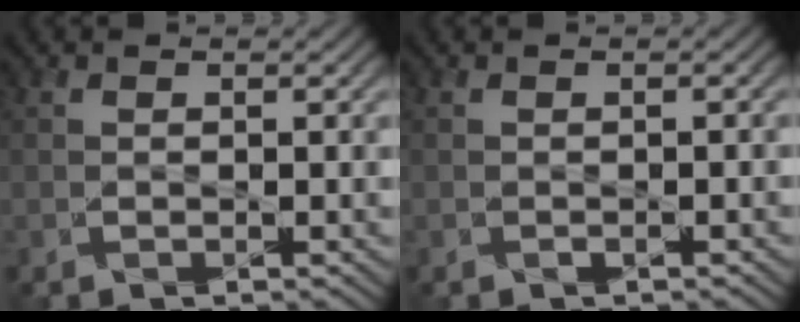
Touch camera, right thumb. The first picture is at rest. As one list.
[{"total": 0.7, "force": [-0.5, 0.1, 0.5], "torque": [-0.009, -0.002, -0.007]}]